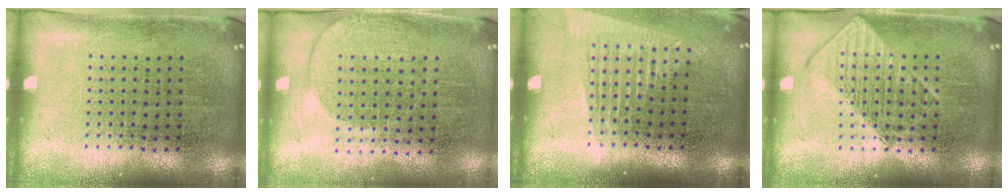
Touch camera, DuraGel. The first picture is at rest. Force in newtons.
{"total": 1.4, "press": 1.2, "slide": 0.6}
{"total": 1.6, "press": 1.4, "slide": 0.7}
{"total": 2.7, "press": 2.7, "slide": 0.4}